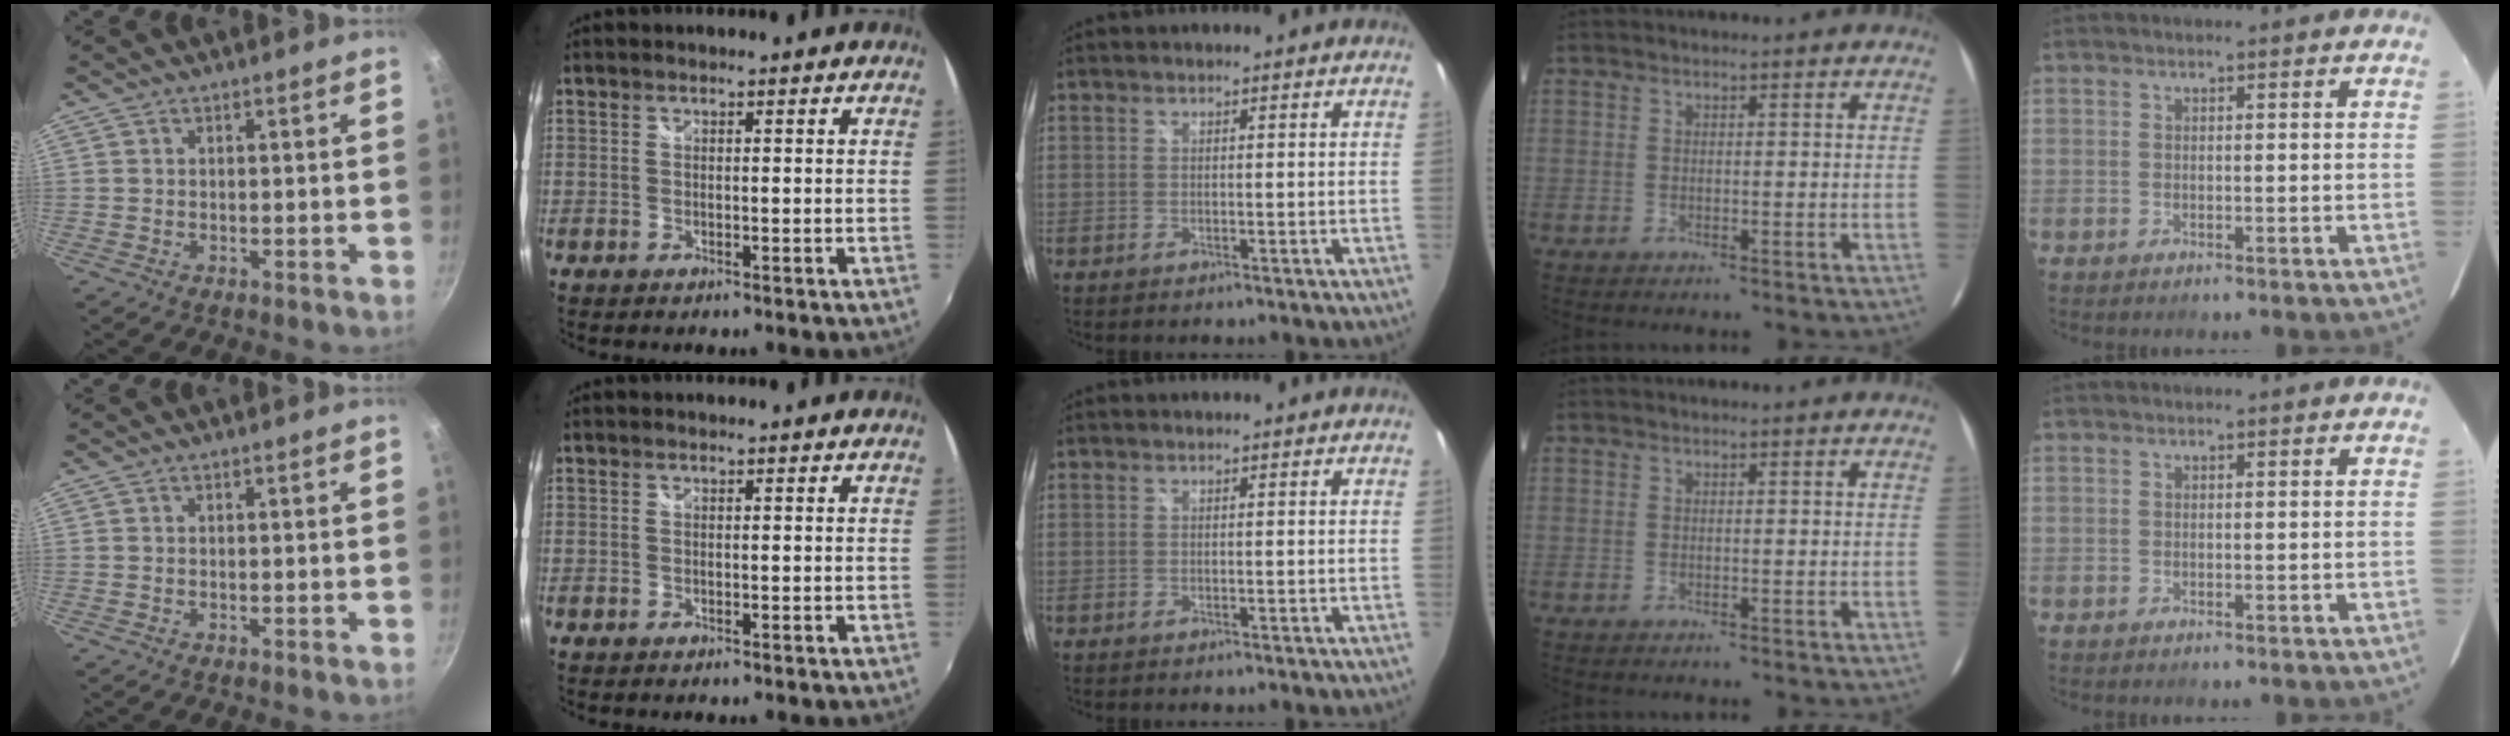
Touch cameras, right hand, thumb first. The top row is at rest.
{}